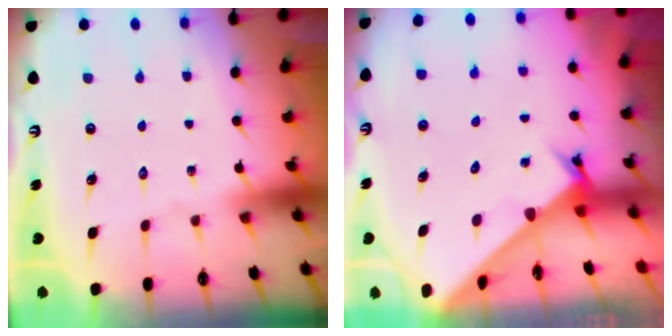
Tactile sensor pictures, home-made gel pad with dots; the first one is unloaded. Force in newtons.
{"total": 2.7, "press": 2.7, "slide": 0.3}